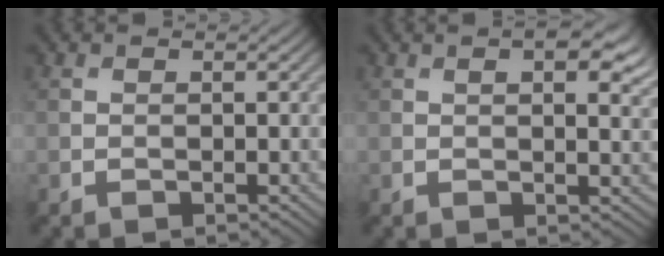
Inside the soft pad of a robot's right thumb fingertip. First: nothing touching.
{"total": 6.1, "force": [2.8, 2.4, 4.8], "torque": [-0.073, 0.006, 0.038]}